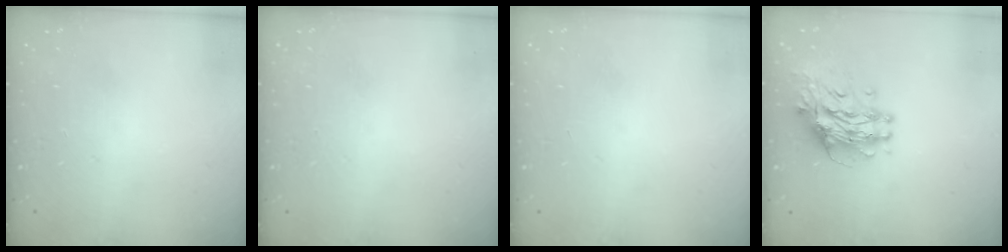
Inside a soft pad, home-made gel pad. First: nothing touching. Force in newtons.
{"total": 0.0}
{"total": 0.0}
{"total": 13.5, "press": 13.4, "slide": 1.4}